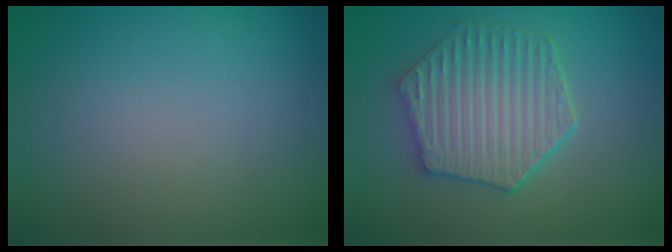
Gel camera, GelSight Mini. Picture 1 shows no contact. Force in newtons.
{"total": 5.6, "press": 4.7, "slide": 3.0}